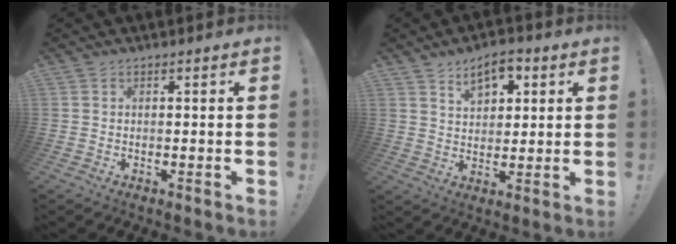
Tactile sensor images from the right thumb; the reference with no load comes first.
{"total": 8.1, "force": [4.6, 4.9, 4.5], "torque": [-0.066, -0.013, 0.084]}